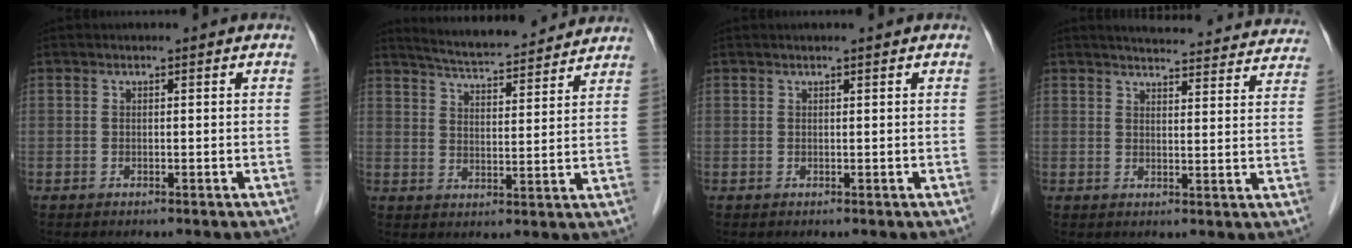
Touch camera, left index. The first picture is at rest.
{"total": 13.1, "force": [12.3, 1.2, 4.4], "torque": [-0.075, 0.011, 0.174]}
{"total": 0.6, "force": [0.4, -0.2, 0.4], "torque": [-0.010, 0.002, 0.013]}
{"total": 21.2, "force": [20.2, 3.3, 5.3], "torque": [-0.058, -0.031, 0.229]}